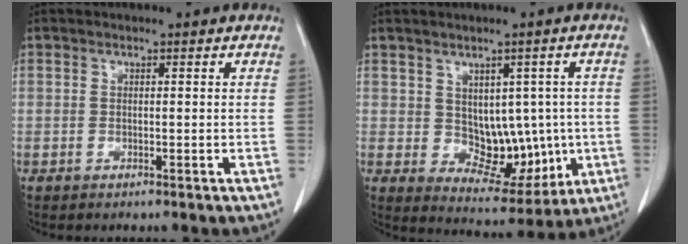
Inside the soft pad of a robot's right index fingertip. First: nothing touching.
{"total": 9.1, "force": [-0.1, 6.0, 6.8], "torque": [-0.076, 0.010, 0.024]}